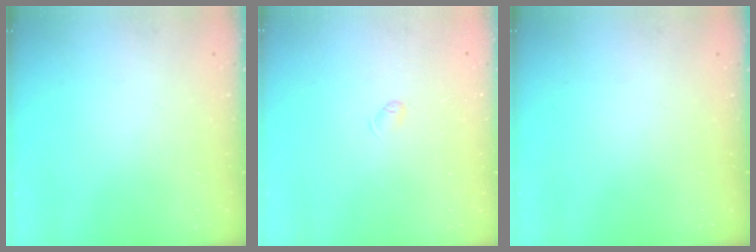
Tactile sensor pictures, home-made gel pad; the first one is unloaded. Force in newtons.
{"total": 3.0, "press": 2.9, "slide": 0.6}
{"total": 0.0}